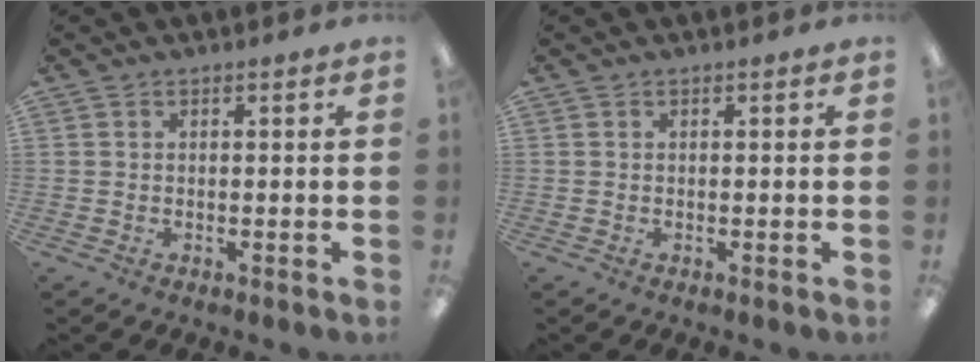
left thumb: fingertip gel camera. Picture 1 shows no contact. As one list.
[{"total": 0.0}]